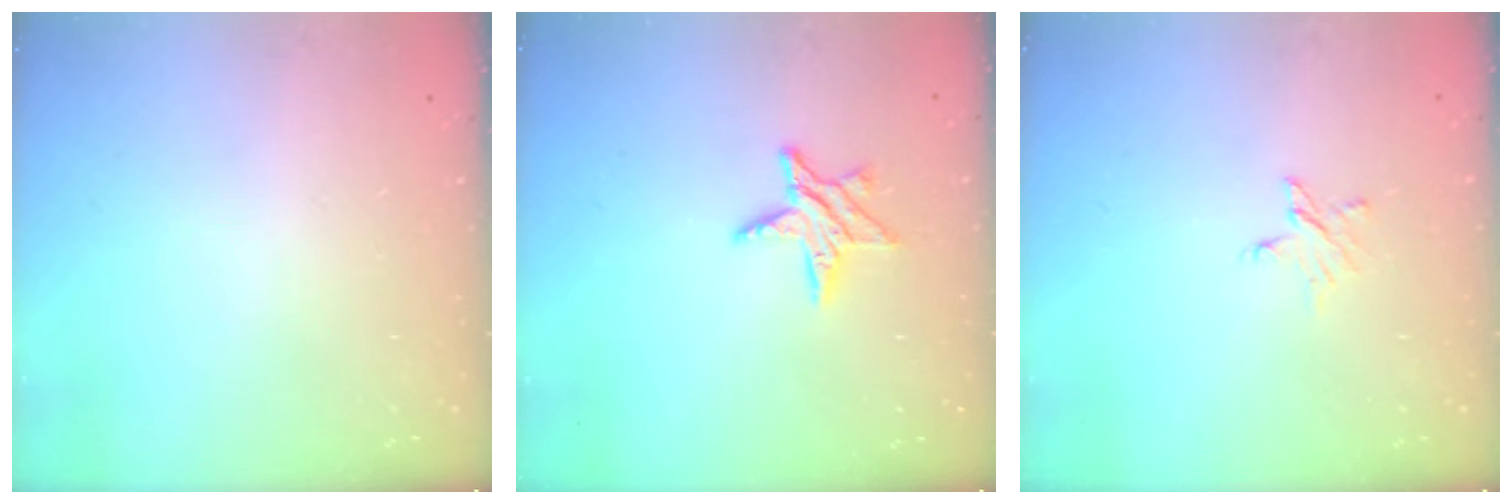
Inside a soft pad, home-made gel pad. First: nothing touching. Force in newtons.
{"total": 7.9, "press": 7.9, "slide": 0.3}
{"total": 2.5, "press": 2.5, "slide": 0.2}